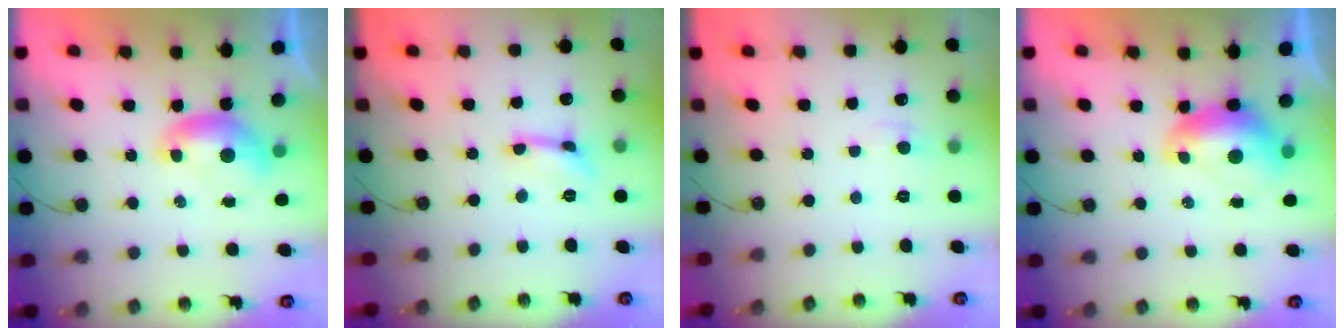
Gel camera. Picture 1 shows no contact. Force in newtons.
{"total": 0.0}
{"total": 0.6, "press": 0.3, "slide": 0.5}
{"total": 1.7, "press": 1.6, "slide": 0.5}